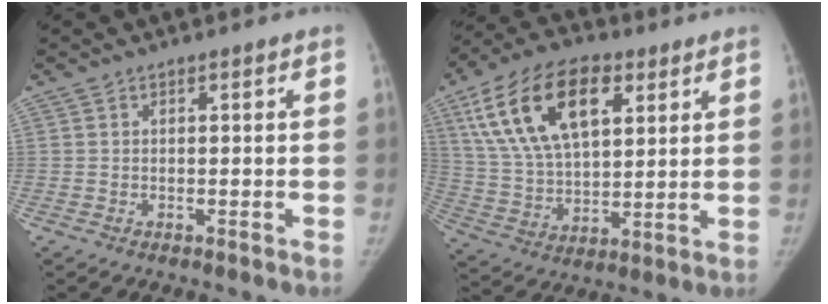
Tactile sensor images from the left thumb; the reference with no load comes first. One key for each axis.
{"total": 20.9, "fx": 9.1, "fy": 11.1, "fz": 15.2, "tx": -0.259, "ty": -0.014, "tz": 0.168}